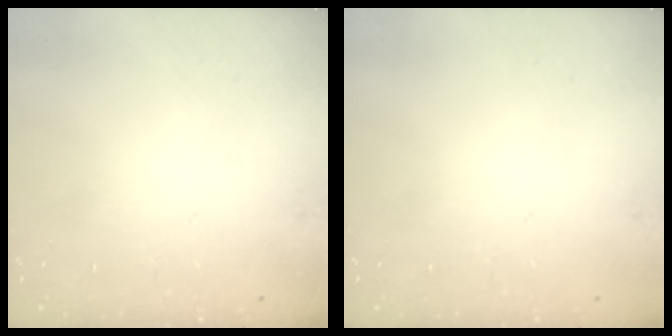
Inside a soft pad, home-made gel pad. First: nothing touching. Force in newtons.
{"total": 0.0}